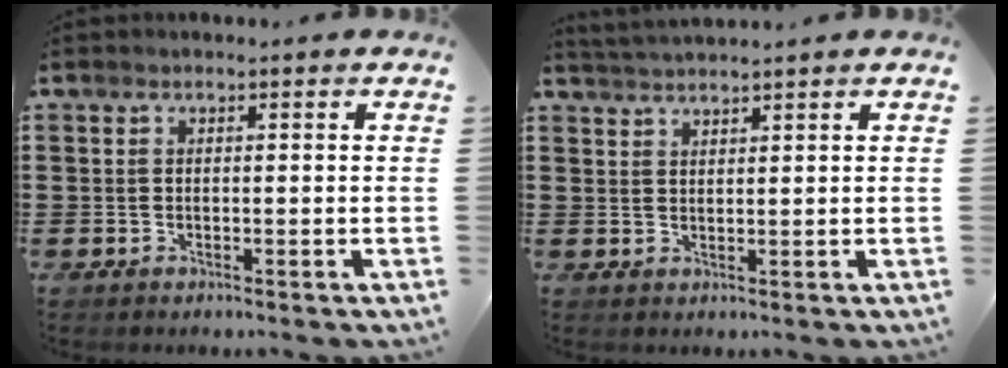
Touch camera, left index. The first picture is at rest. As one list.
[{"total": 2.0, "force": [2.0, -0.4, 0.0], "torque": [-0.005, -0.002, 0.039]}]